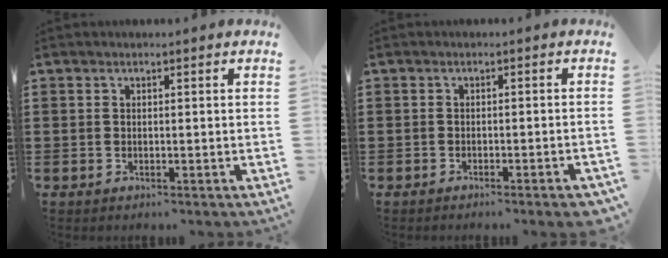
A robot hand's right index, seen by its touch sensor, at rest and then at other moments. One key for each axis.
{"total": 1.7, "fx": -1.3, "fy": -0.1, "fz": 1.0, "tx": -0.016, "ty": 0.000, "tz": -0.025}